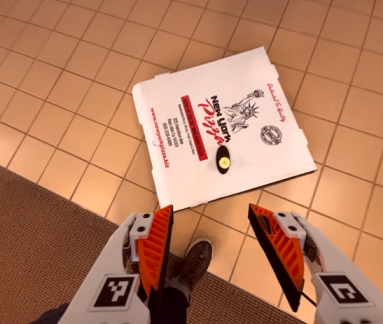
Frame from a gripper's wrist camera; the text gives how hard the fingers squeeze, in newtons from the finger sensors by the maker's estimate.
{"total": 0.0}